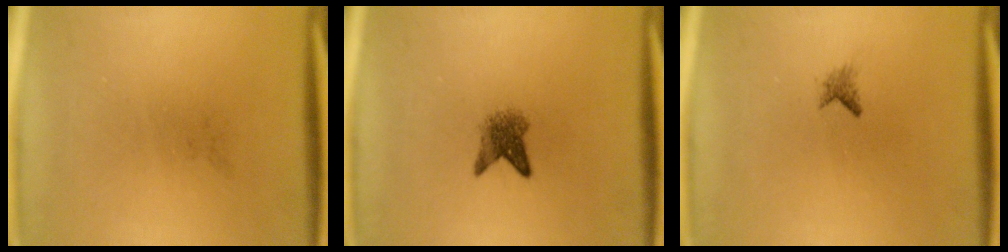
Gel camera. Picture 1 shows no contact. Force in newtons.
{"total": 3.1}
{"total": 0.9}